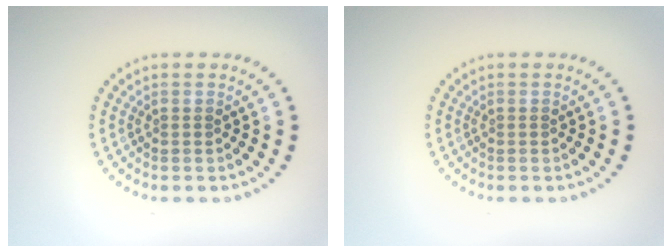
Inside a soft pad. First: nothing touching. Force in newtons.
{"total": 0.0}